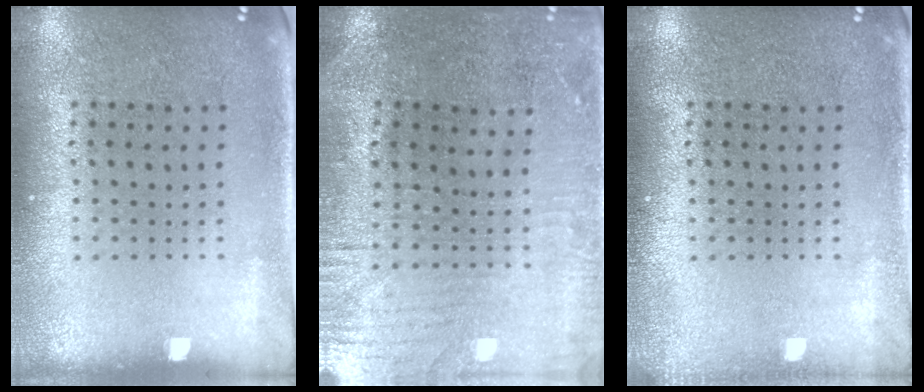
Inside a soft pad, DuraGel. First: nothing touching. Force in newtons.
{"total": 0.9, "press": 0.7, "slide": 0.6}
{"total": 0.9, "press": 0.8, "slide": 0.2}